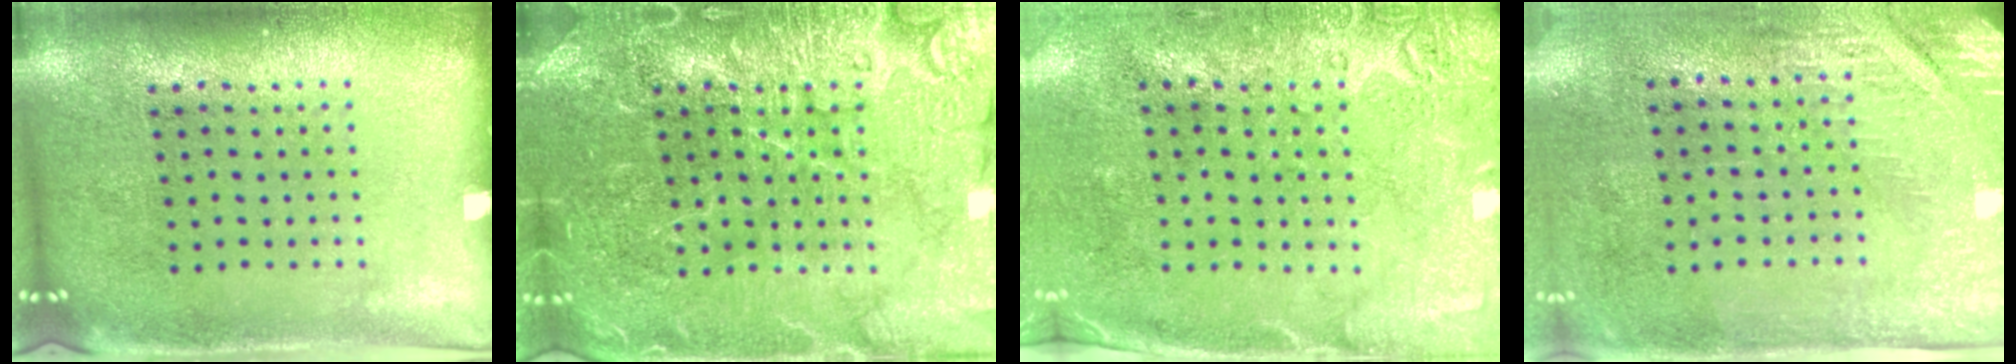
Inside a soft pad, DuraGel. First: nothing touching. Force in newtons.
{"total": 7.1, "press": 7.0, "slide": 1.0}
{"total": 2.8, "press": 2.2, "slide": 1.7}
{"total": 2.8, "press": 2.4, "slide": 1.4}